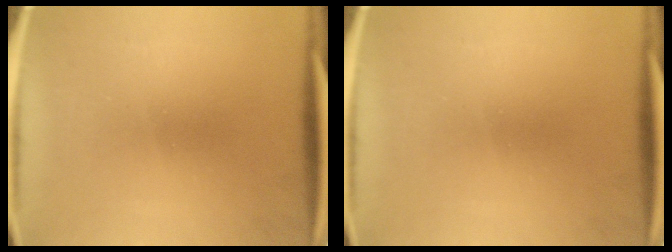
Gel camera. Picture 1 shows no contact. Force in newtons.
{"total": 0.0}